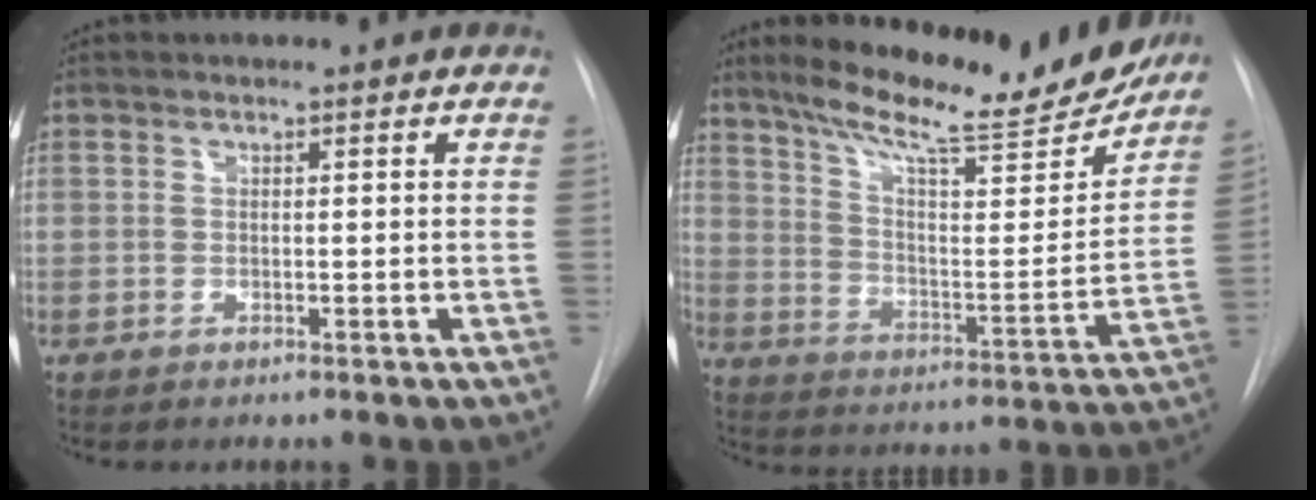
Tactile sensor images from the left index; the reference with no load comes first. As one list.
[{"total": 21.6, "force": [18.6, 3.4, 10.6], "torque": [-0.164, -0.041, 0.263]}]